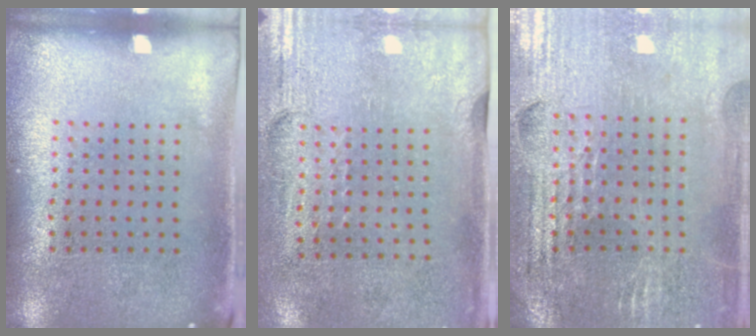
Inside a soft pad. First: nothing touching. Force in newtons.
{"total": 2.9, "press": 2.5, "slide": 1.5}
{"total": 2.9, "press": 2.9, "slide": 0.5}